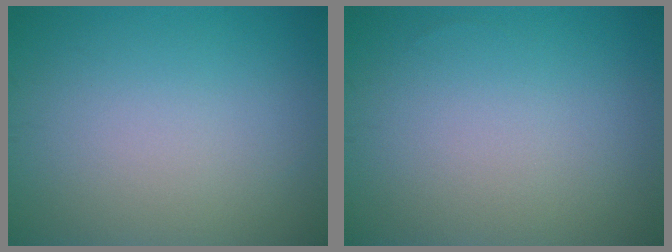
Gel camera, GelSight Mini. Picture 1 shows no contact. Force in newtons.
{"total": 0.0}